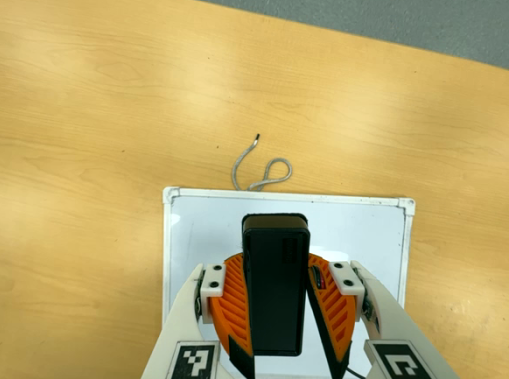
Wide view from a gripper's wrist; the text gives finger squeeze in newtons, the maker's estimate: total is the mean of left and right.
{"total": 9.9, "left": 9.0, "right": 10.9}